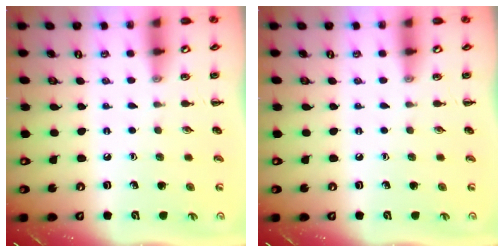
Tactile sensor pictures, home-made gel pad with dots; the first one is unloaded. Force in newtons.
{"total": 0.0}